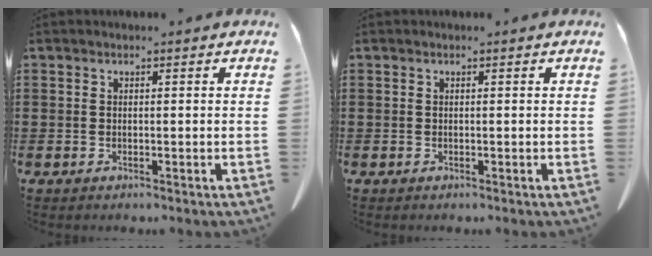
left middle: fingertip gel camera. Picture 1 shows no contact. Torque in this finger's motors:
{"motor_torque": [0.00, 0.00, 0.00, 0.00]}